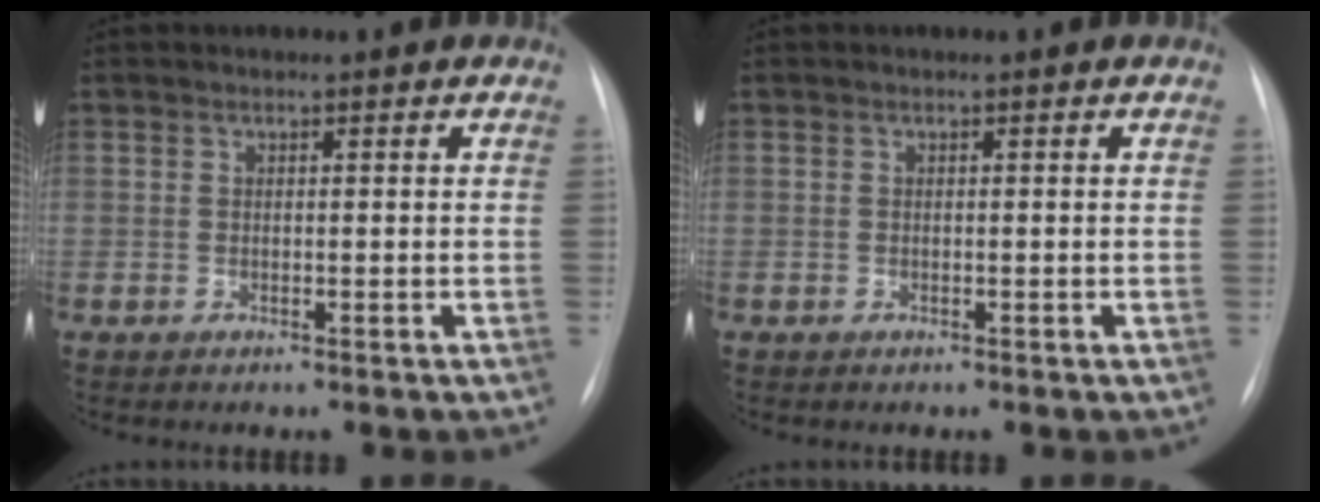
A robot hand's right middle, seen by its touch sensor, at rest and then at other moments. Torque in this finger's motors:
{"motor_torque": [-0.02, -0.08, -0.11, -0.11]}